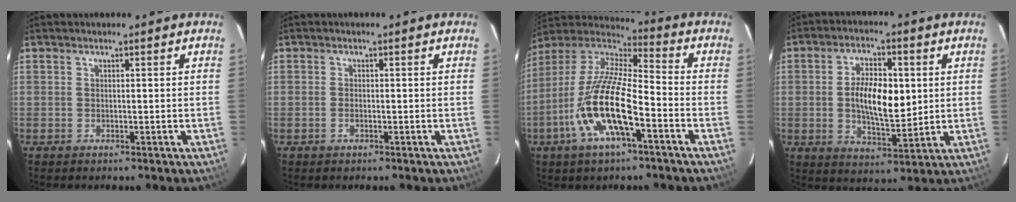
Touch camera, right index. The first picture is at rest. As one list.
[{"total": 1.0, "force": [-0.5, 0.4, 0.7], "torque": [-0.016, 0.001, -0.010]}, {"total": 17.9, "force": [-7.2, 4.8, 15.6], "torque": [-0.308, -0.020, -0.146]}, {"total": 10.8, "force": [0.8, 4.9, 9.6], "torque": [-0.174, 0.004, 0.018]}]